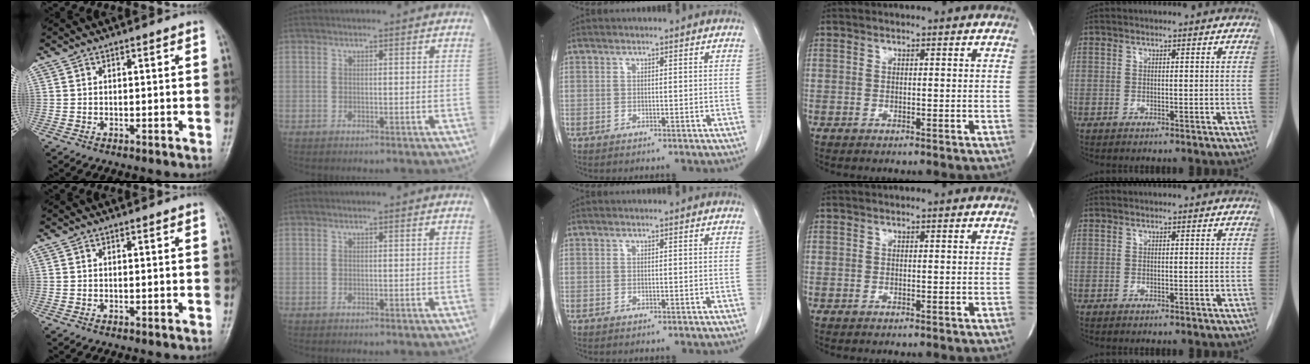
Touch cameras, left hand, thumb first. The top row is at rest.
{}